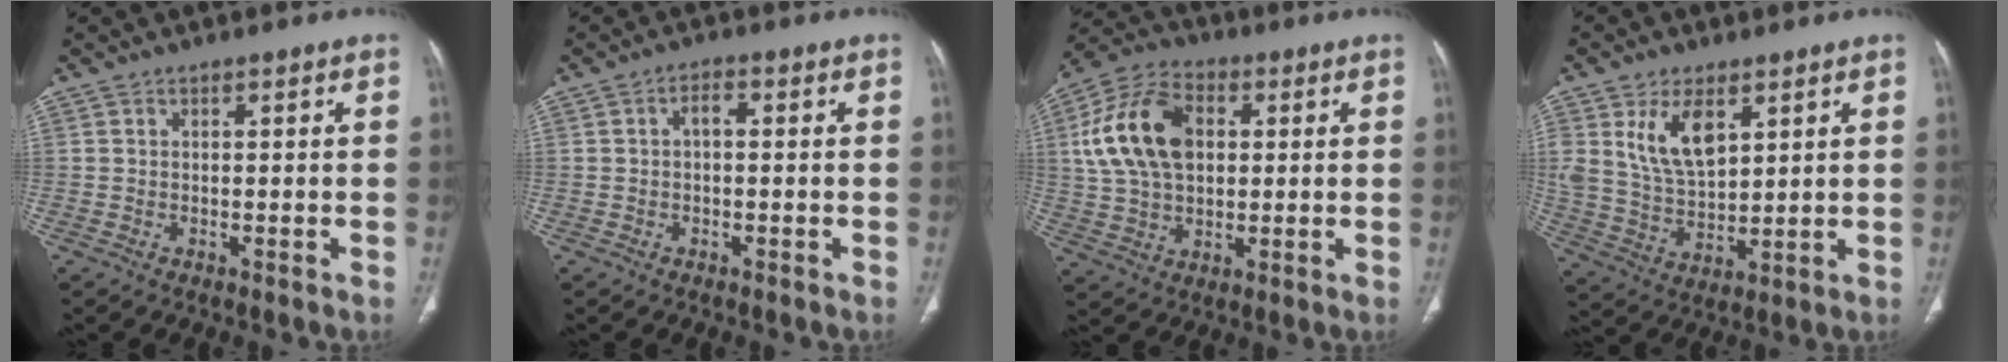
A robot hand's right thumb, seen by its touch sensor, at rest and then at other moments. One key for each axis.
{"total": 2.2, "fx": 0.0, "fy": 1.1, "fz": 1.9, "tx": -0.029, "ty": 0.010, "tz": -0.004}
{"total": 16.7, "fx": 3.1, "fy": 11.0, "fz": 12.1, "tx": -0.219, "ty": 0.014, "tz": 0.054}
{"total": 10.8, "fx": 4.7, "fy": 5.8, "fz": 7.8, "tx": -0.130, "ty": -0.023, "tz": 0.102}